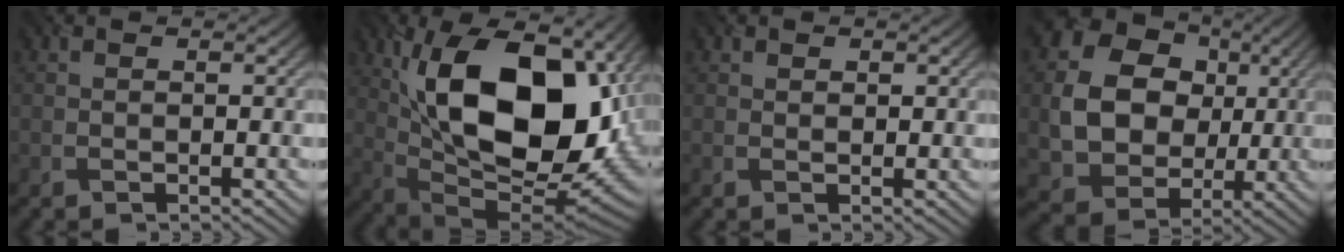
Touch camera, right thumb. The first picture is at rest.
{"total": 19.9, "force": [4.9, 10.7, 16.1], "torque": [-0.277, 0.001, 0.087]}
{"total": 0.8, "force": [0.6, 0.5, 0.2], "torque": [-0.003, -0.003, 0.010]}
{"total": 12.5, "force": [1.7, 10.4, 6.8], "torque": [-0.142, -0.002, 0.022]}